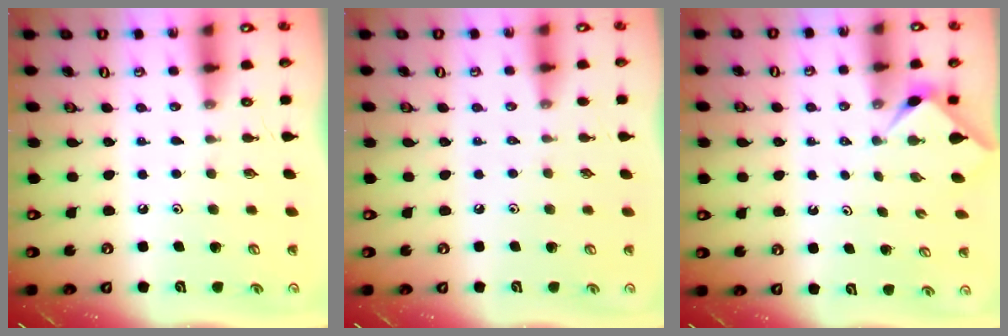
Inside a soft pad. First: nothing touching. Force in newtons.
{"total": 1.2, "press": 1.1, "slide": 0.3}
{"total": 3.4, "press": 3.4, "slide": 0.4}